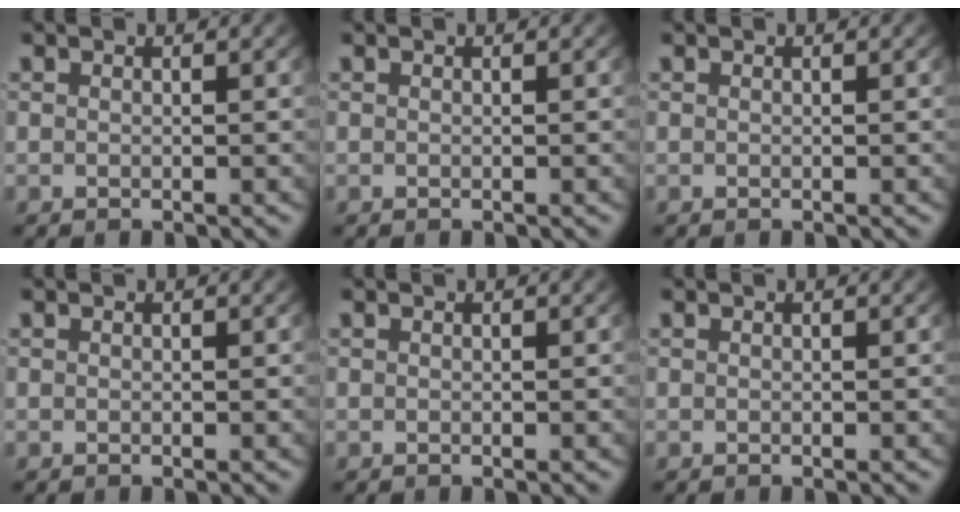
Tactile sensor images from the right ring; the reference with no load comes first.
{"total": 0.0}
{"total": 0.0}
{"total": 0.0}
{"total": 0.0}
{"total": 0.0}